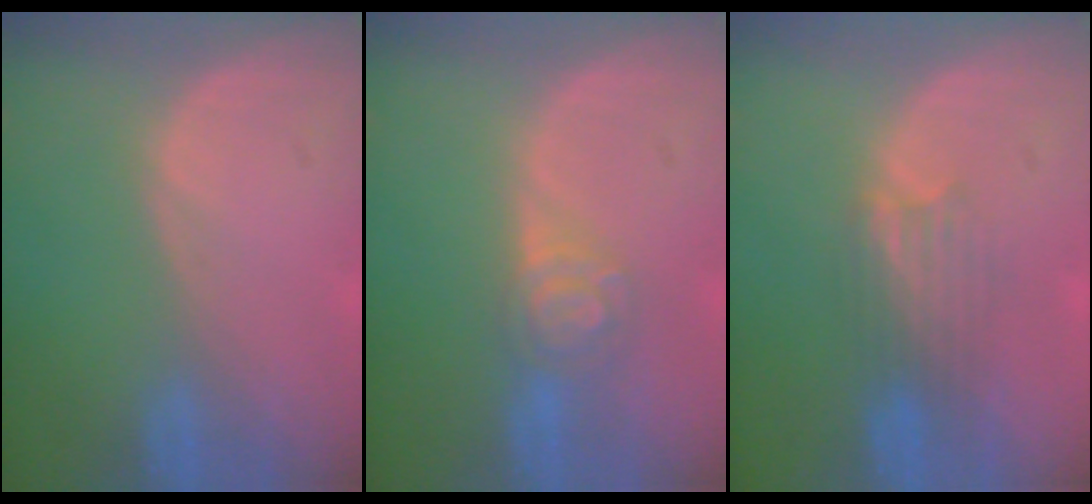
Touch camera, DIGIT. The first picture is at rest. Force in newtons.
{"total": 4.1, "press": 4.0, "slide": 0.9}
{"total": 3.2, "press": 3.2, "slide": 0.2}